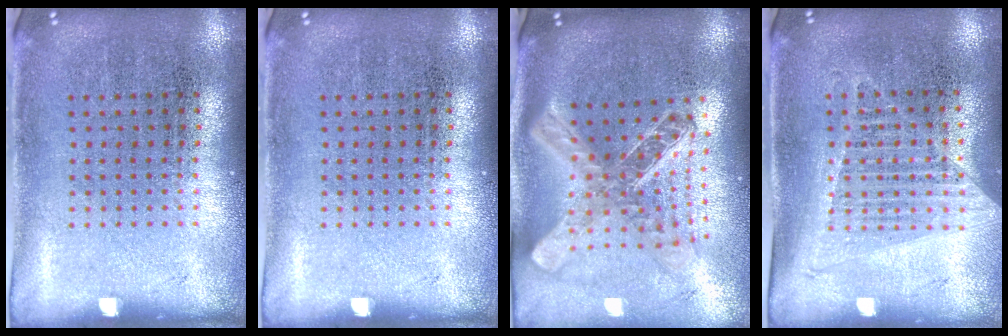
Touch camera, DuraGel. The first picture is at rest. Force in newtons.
{"total": 0.0}
{"total": 2.6, "press": 2.0, "slide": 1.6}
{"total": 1.3, "press": 1.2, "slide": 0.6}